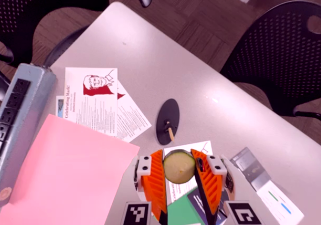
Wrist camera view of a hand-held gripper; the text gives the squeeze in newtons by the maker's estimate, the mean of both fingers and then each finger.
{"total": 12.2, "left": 12.0, "right": 12.5}